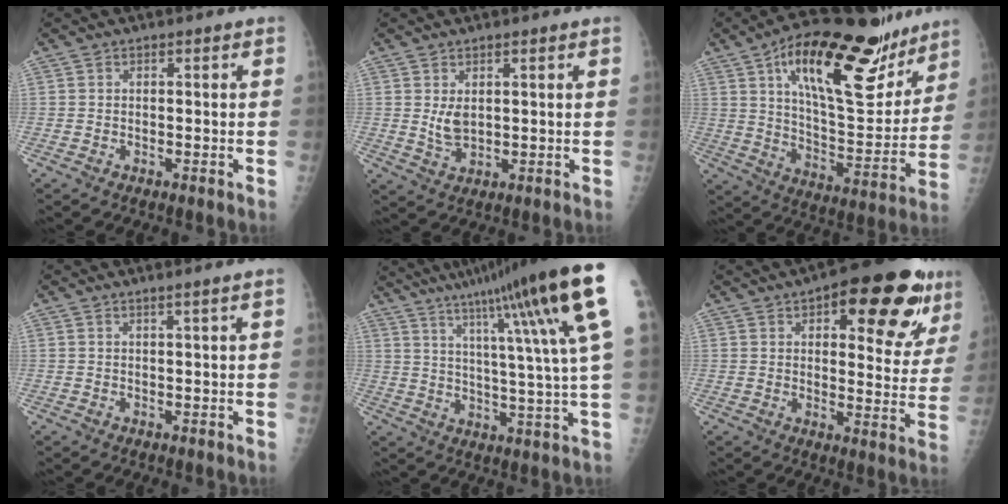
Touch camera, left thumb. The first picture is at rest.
{"total": 3.4, "force": [1.0, 1.8, 2.7], "torque": [-0.044, -0.014, 0.026]}
{"total": 28.3, "force": [16.1, 11.2, 20.4], "torque": [-0.273, -0.045, 0.258]}
{"total": 1.2, "force": [0.6, -0.5, 0.9], "torque": [-0.025, -0.008, 0.017]}
{"total": 23.0, "force": [12.3, 0.6, 19.5], "torque": [-0.287, -0.033, 0.172]}
{"total": 20.1, "force": [10.1, 7.9, 15.5], "torque": [-0.161, -0.021, 0.131]}